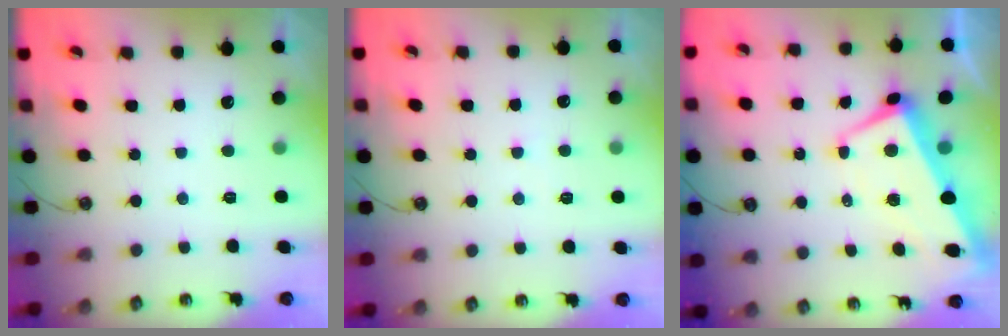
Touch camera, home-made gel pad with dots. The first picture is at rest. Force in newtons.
{"total": 3.0, "press": 3.0, "slide": 0.3}
{"total": 1.6, "press": 0.9, "slide": 1.3}